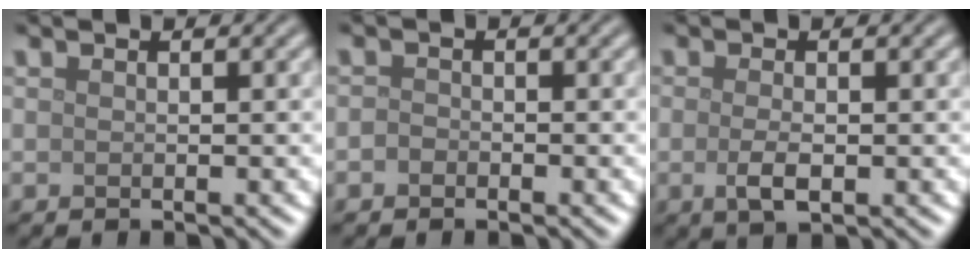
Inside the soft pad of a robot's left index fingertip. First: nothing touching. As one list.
[{"total": 0.8, "force": [-0.5, 0.6, 0.3], "torque": [-0.004, -0.002, -0.012]}, {"total": 2.3, "force": [-0.5, 0.9, 2.1], "torque": [-0.045, -0.006, -0.010]}]